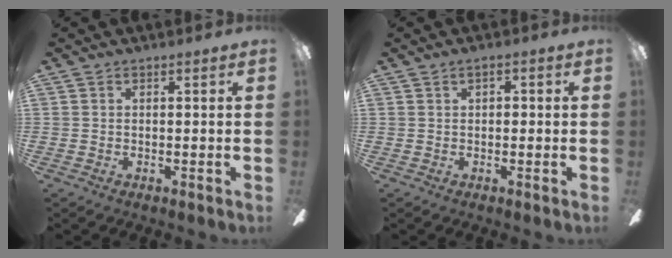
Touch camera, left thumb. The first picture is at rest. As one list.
[{"total": 1.8, "force": [0.6, 1.1, 1.4], "torque": [-0.019, 0.004, 0.008]}]